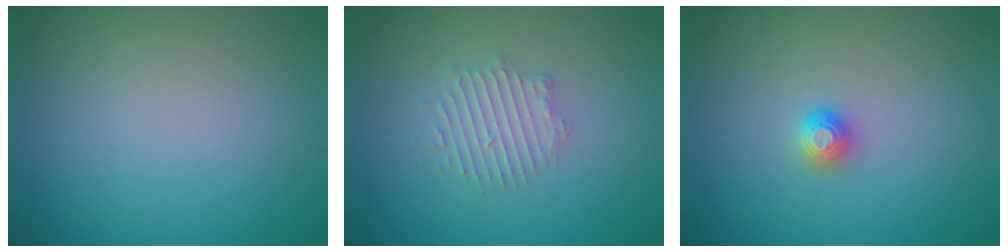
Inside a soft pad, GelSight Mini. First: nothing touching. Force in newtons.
{"total": 2.4, "press": 2.4, "slide": 0.3}
{"total": 1.1, "press": 1.1, "slide": 0.1}